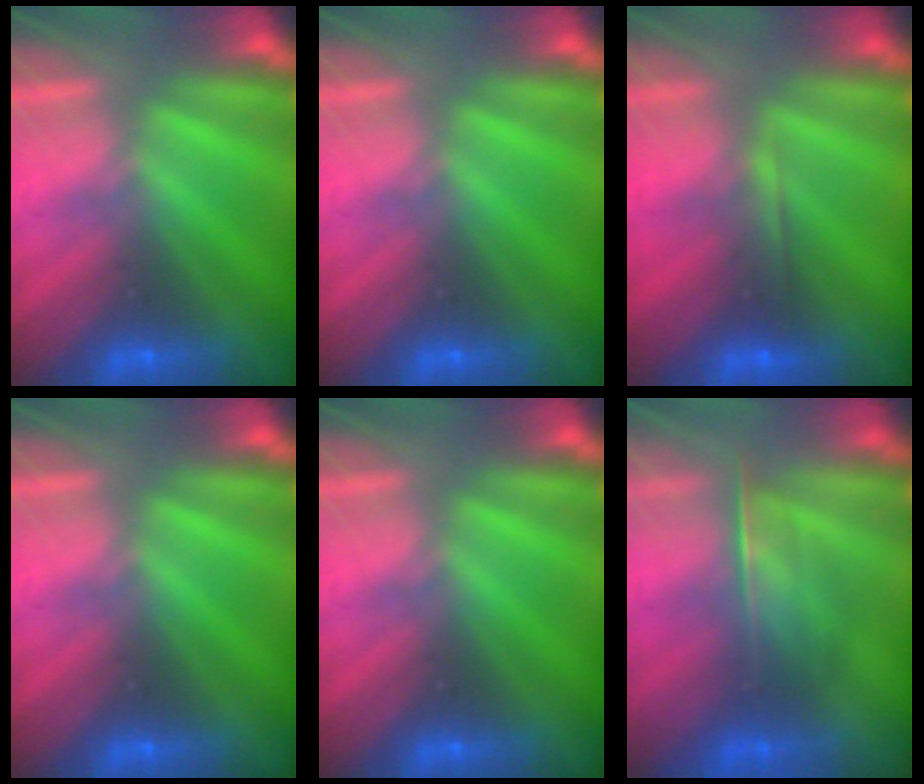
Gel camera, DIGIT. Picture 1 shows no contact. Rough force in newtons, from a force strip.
{"total": 0.0}
{"total": 2.0}
{"total": 0.0}
{"total": 0.0}
{"total": 2.1}